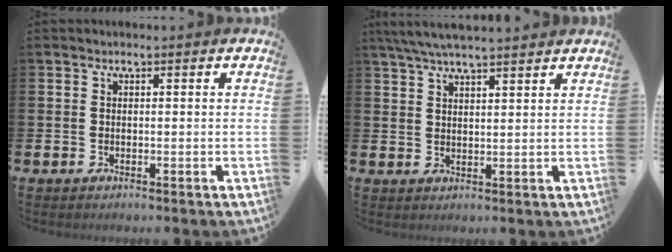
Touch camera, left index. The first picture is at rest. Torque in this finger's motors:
{"motor_torque": [1.01, -1.12, 0.65, 0.16]}